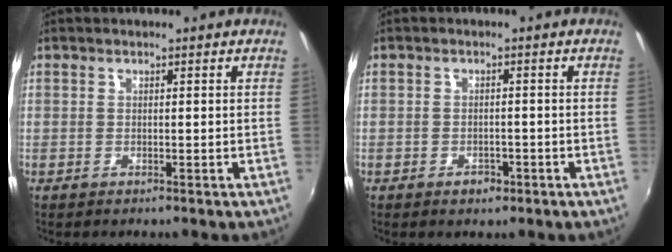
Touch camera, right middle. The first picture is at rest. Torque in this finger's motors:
{"motor_torque": [0.01, -0.02, 0.00, 0.00]}